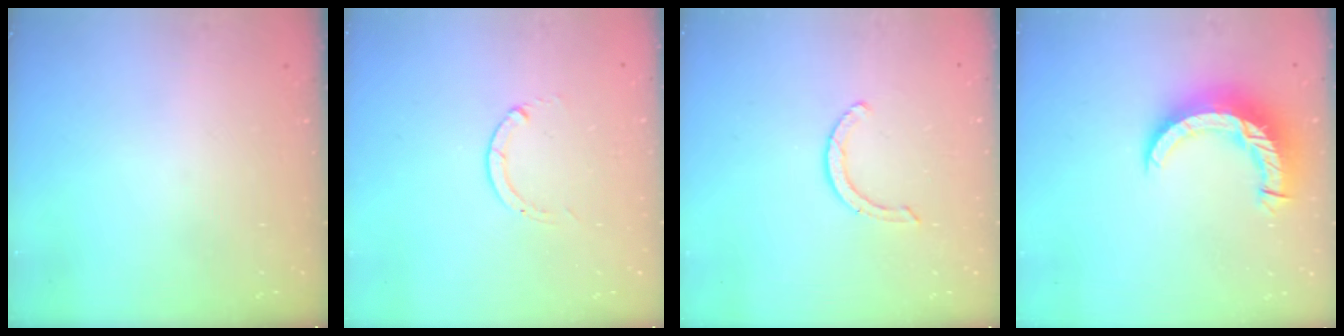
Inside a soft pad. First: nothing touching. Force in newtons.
{"total": 0.0}
{"total": 3.1, "press": 3.1, "slide": 0.1}
{"total": 11.4, "press": 11.3, "slide": 1.1}